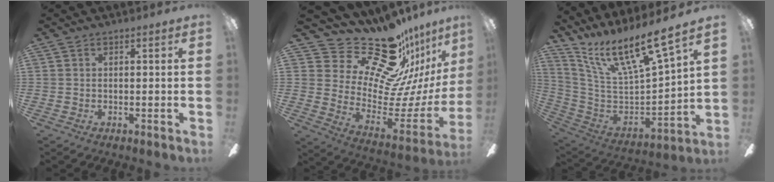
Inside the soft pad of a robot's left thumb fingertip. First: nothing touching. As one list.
[{"total": 23.9, "force": [20.1, 8.9, 9.3], "torque": [-0.140, -0.170, 0.363]}, {"total": 17.8, "force": [13.2, 4.0, 11.3], "torque": [-0.197, -0.094, 0.218]}]